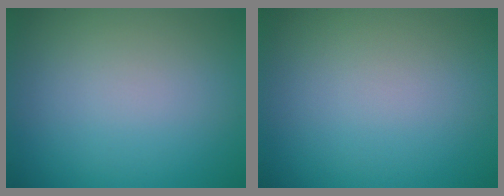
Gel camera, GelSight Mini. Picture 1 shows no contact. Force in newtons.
{"total": 0.0}